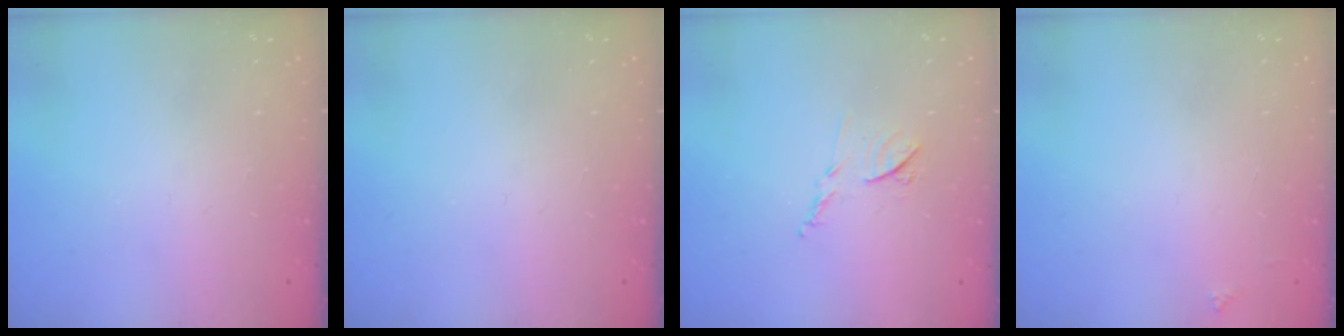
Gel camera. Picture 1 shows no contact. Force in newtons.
{"total": 0.0}
{"total": 7.7, "press": 7.7, "slide": 0.5}
{"total": 2.0, "press": 2.0, "slide": 0.3}